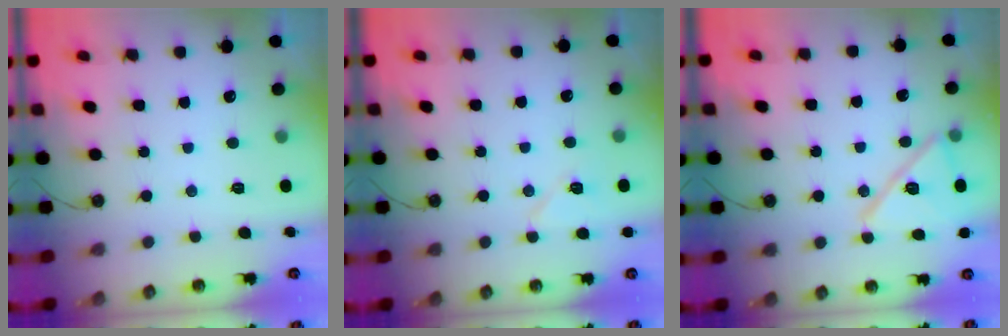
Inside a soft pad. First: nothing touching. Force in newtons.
{"total": 6.1, "press": 6.1, "slide": 0.5}
{"total": 14.6, "press": 14.6, "slide": 0.4}